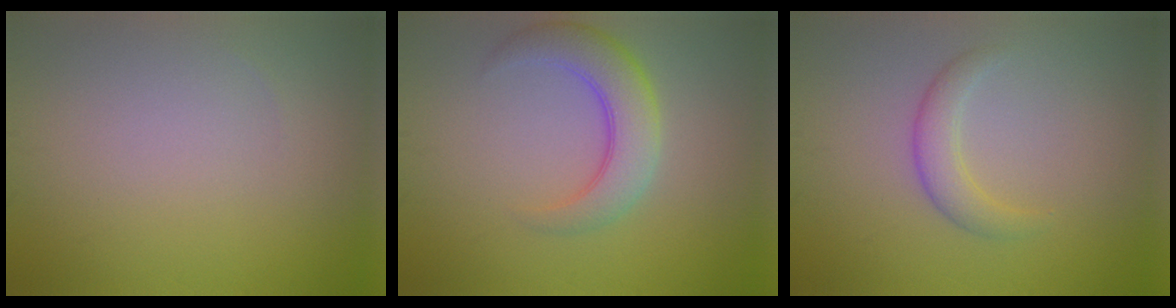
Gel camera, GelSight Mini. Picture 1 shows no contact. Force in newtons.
{"total": 4.7, "press": 4.7, "slide": 0.2}
{"total": 2.2, "press": 2.2, "slide": 0.2}